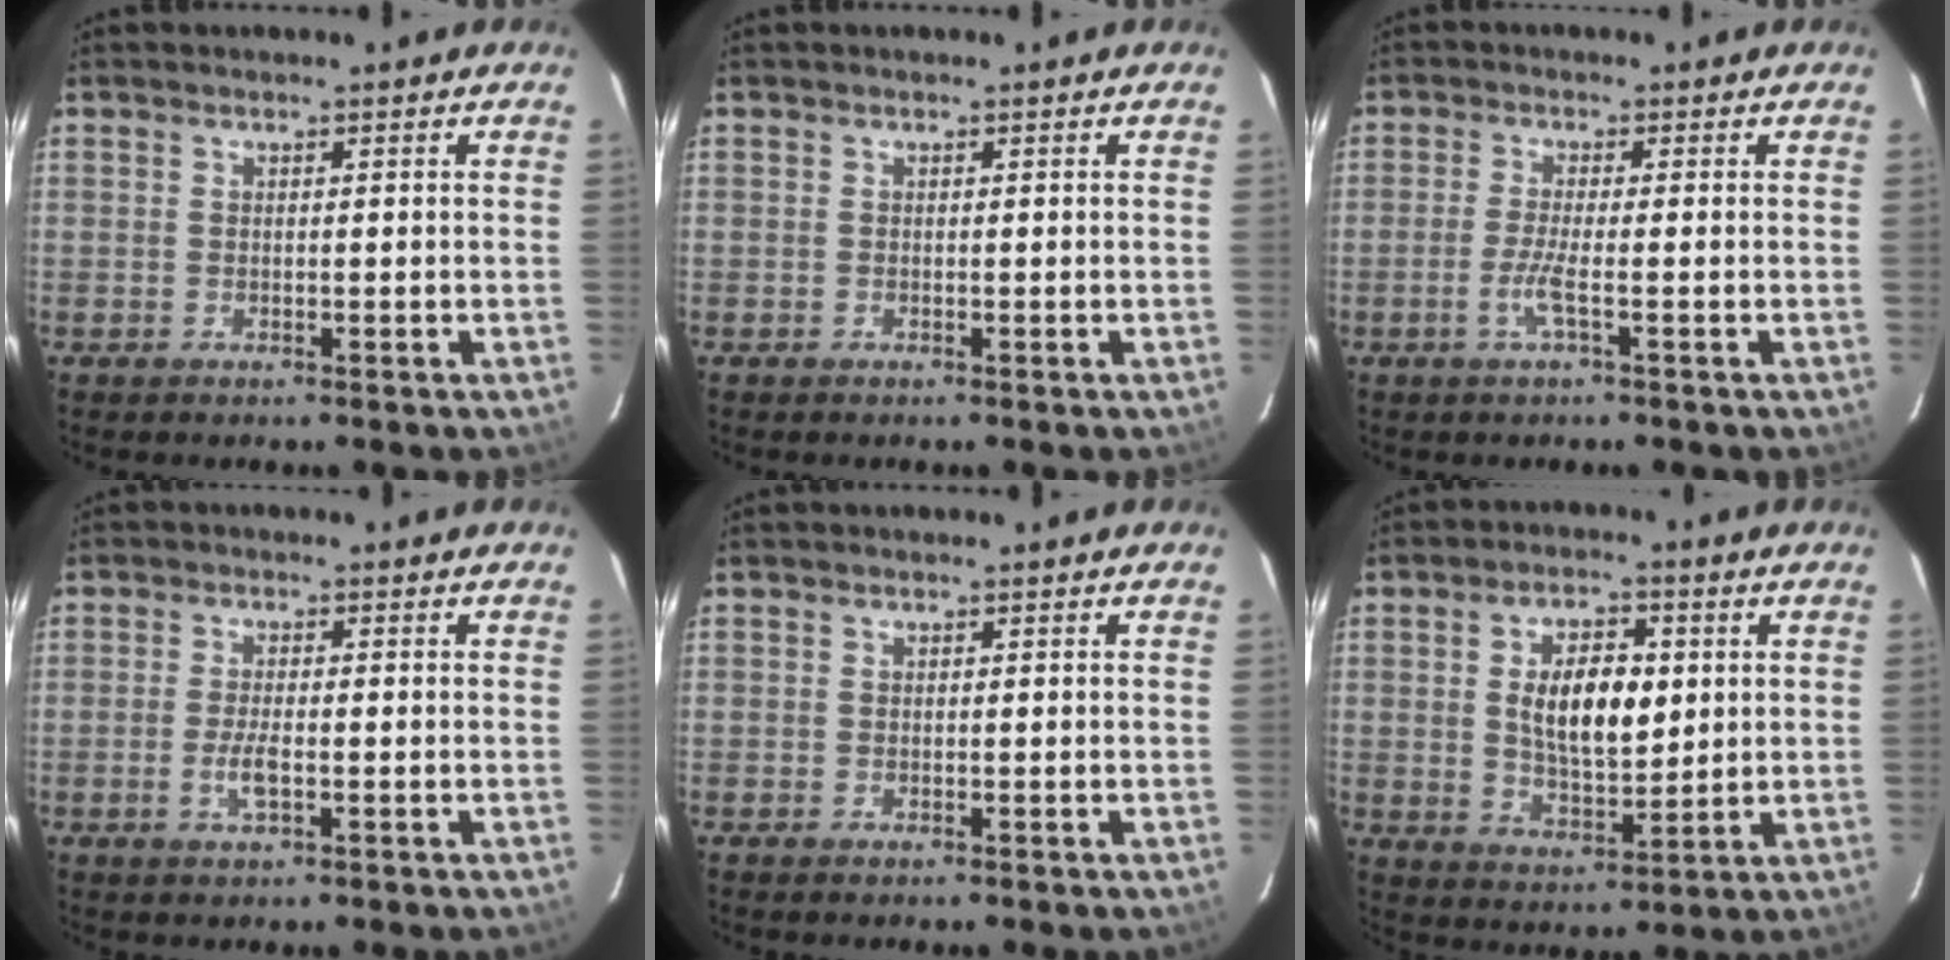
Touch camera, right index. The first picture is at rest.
{"total": 0.0}
{"total": 3.2, "force": [-1.4, -0.4, 2.9], "torque": [-0.067, -0.005, -0.031]}
{"total": 3.4, "force": [-1.1, 1.0, 3.1], "torque": [-0.066, -0.003, -0.022]}
{"total": 0.0}
{"total": 10.4, "force": [1.7, 5.2, 8.8], "torque": [-0.158, 0.009, 0.037]}